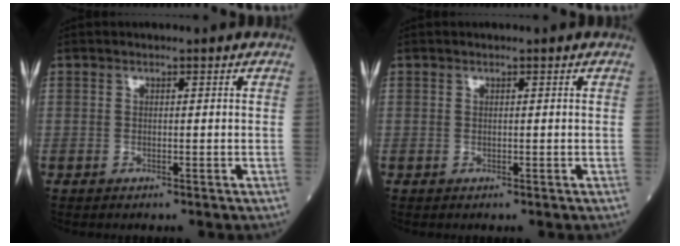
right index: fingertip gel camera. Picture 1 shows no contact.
{"total": 0.0}